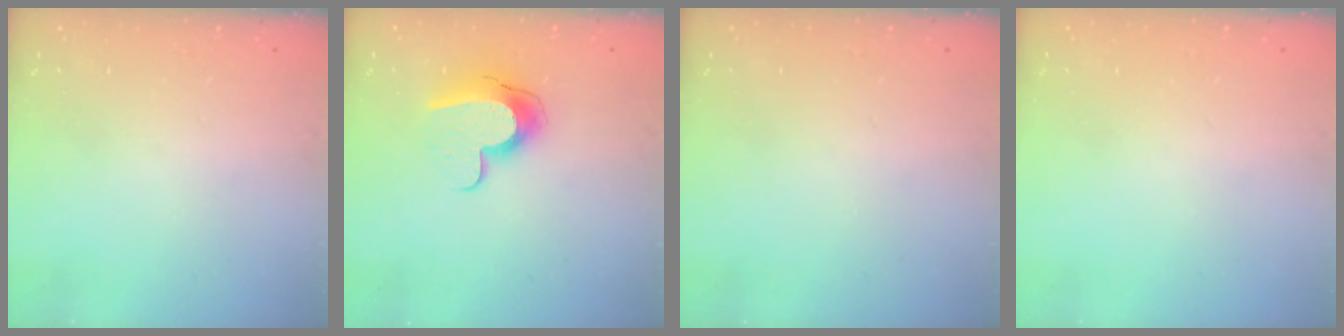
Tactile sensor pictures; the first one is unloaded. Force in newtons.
{"total": 11.2, "press": 11.2, "slide": 1.1}
{"total": 0.0}
{"total": 0.0}